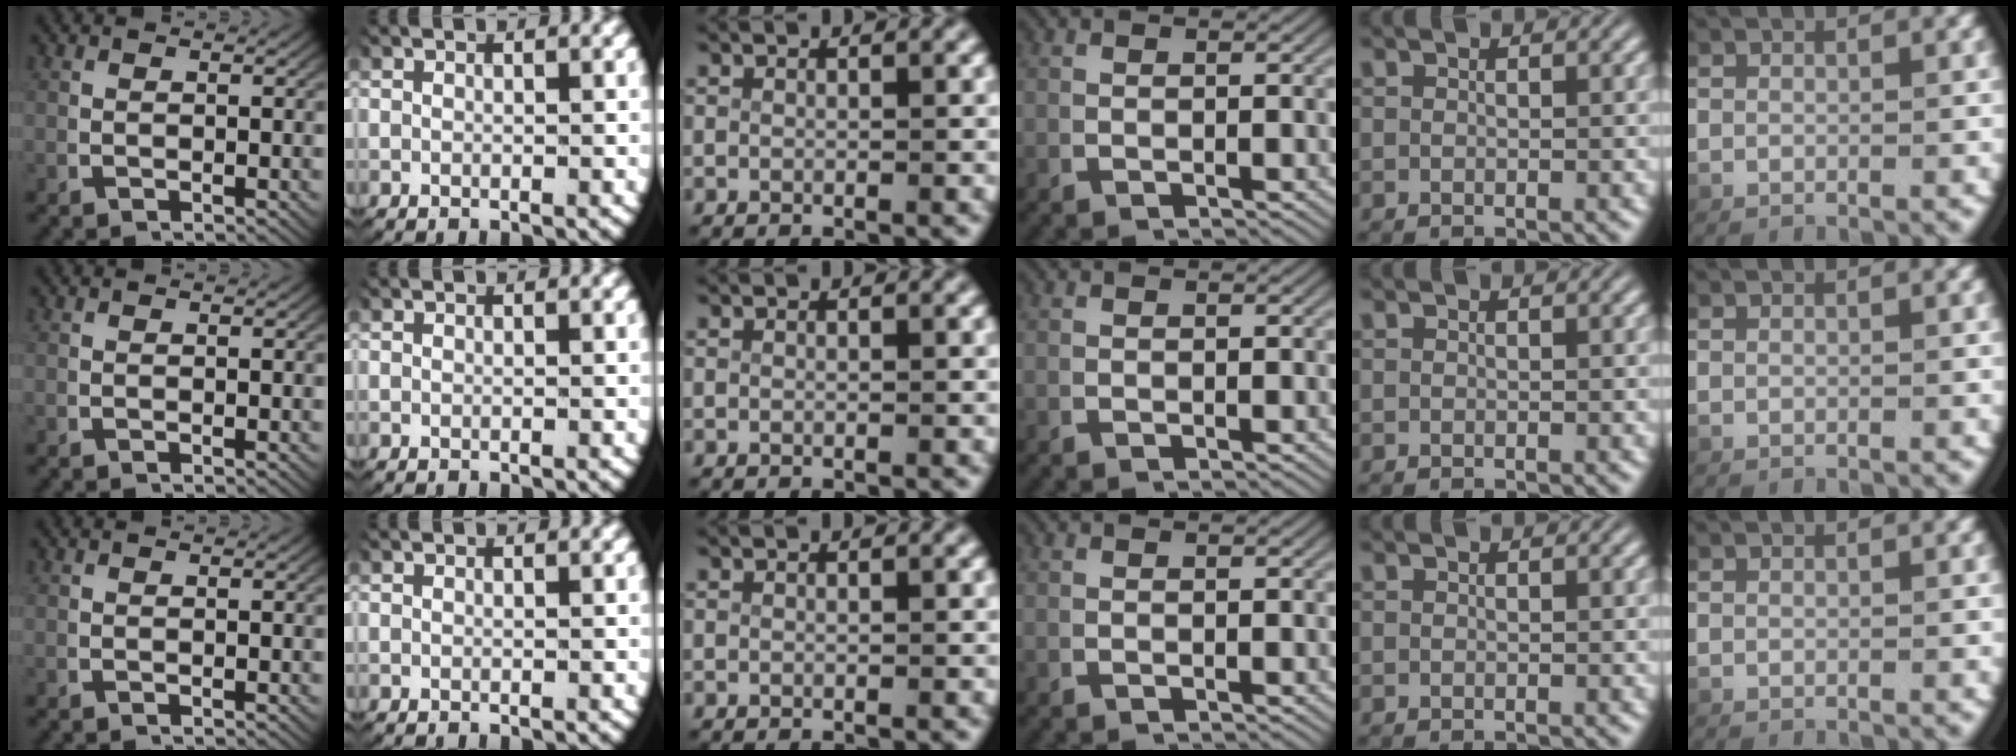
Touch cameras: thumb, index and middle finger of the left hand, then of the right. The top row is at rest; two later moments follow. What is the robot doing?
{"motion": "reach", "object": "key"}